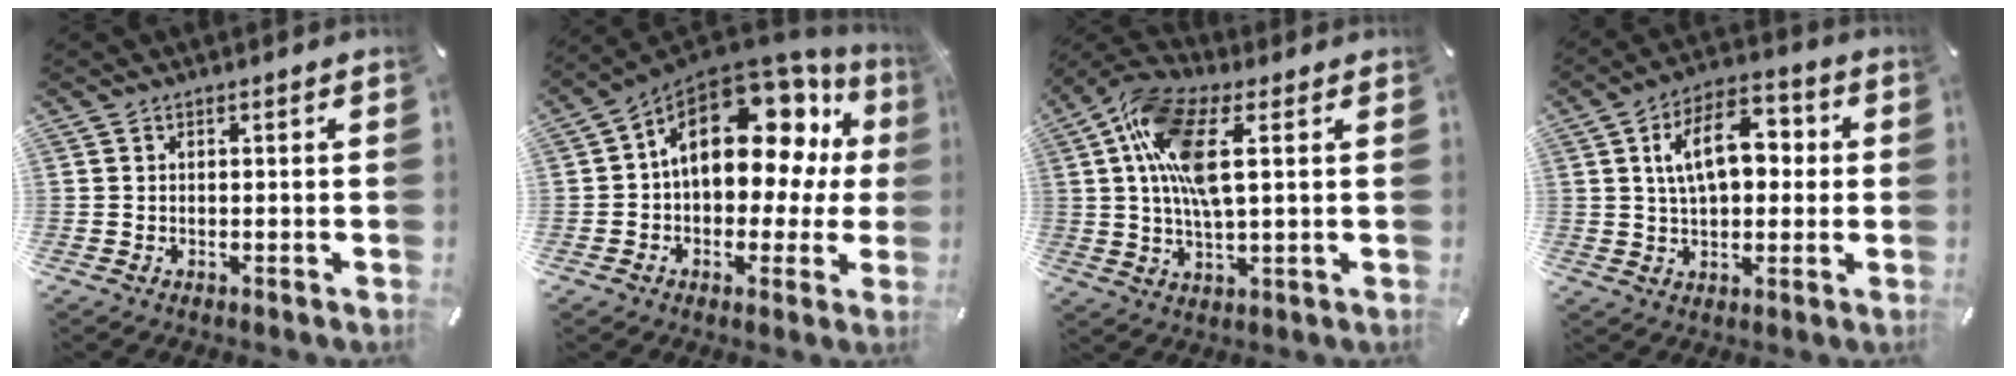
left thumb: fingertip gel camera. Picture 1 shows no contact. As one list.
[{"total": 20.7, "force": [6.8, 12.4, 15.2], "torque": [-0.224, -0.040, 0.113]}, {"total": 13.6, "force": [3.9, 5.6, 11.8], "torque": [-0.258, -0.004, 0.066]}, {"total": 12.9, "force": [2.4, 7.8, 10.0], "torque": [-0.166, 0.011, 0.040]}]